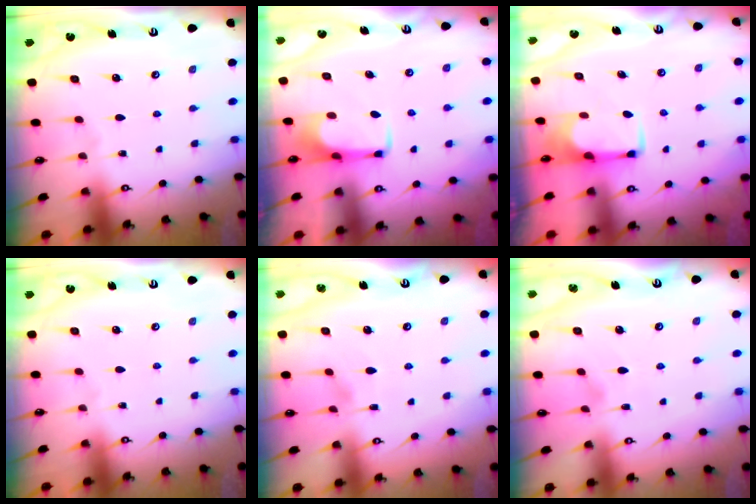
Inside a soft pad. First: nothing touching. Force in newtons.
{"total": 1.9, "press": 1.9, "slide": 0.2}
{"total": 1.6, "press": 1.5, "slide": 0.6}
{"total": 0.0}
{"total": 1.7, "press": 1.4, "slide": 1.0}
{"total": 1.1, "press": 0.6, "slide": 1.0}